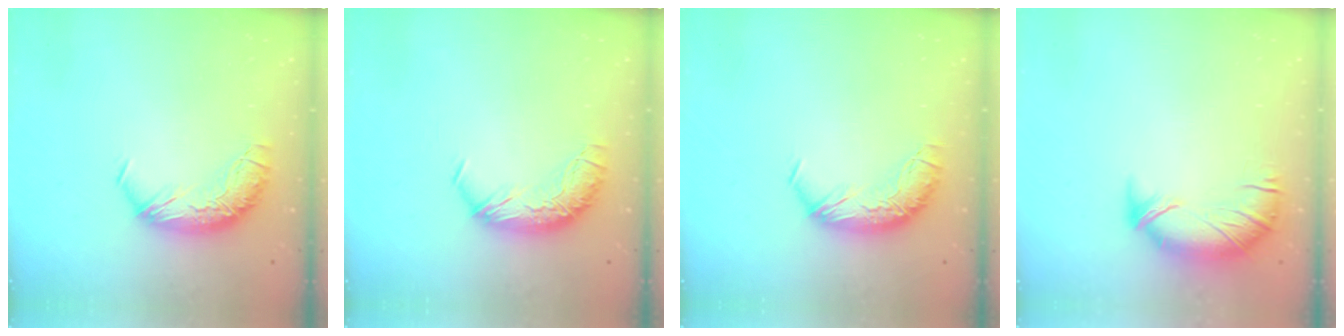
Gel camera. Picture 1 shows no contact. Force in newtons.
{"total": 0.0}
{"total": 0.0}
{"total": 2.5, "press": 1.9, "slide": 1.7}